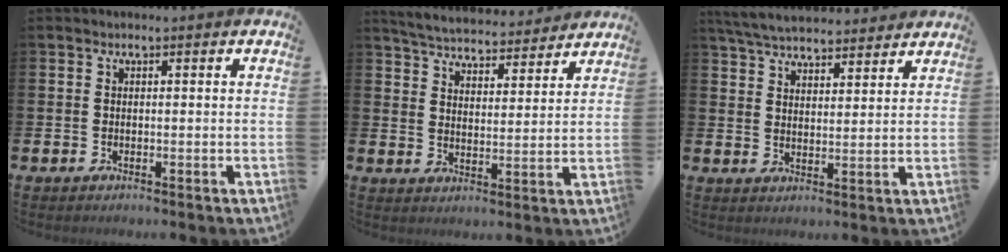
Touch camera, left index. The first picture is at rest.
{"total": 5.5, "force": [5.4, 0.9, 0.6], "torque": [-0.030, -0.039, 0.093]}
{"total": 5.8, "force": [5.6, 1.0, 1.0], "torque": [-0.043, -0.025, 0.102]}